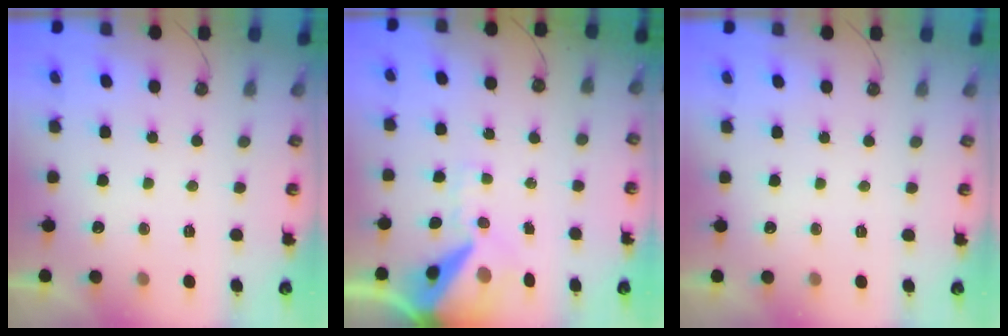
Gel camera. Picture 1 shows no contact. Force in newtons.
{"total": 13.8, "press": 13.6, "slide": 2.0}
{"total": 0.0}